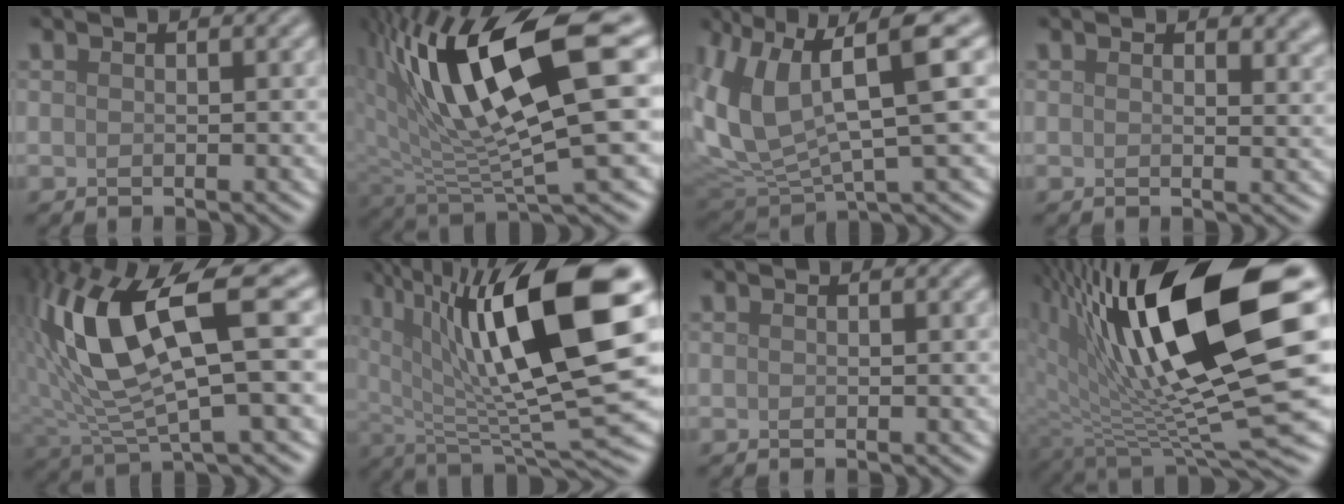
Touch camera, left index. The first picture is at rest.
{"total": 13.3, "force": [4.0, 3.8, 12.0], "torque": [-0.228, 0.001, 0.079]}
{"total": 9.7, "force": [2.9, 3.5, 8.5], "torque": [-0.194, -0.002, 0.057]}
{"total": 2.2, "force": [1.5, 0.8, 1.3], "torque": [-0.017, -0.004, 0.024]}
{"total": 12.1, "force": [3.2, 3.9, 11.0], "torque": [-0.226, 0.011, 0.064]}
{"total": 14.6, "force": [5.2, 3.5, 13.2], "torque": [-0.210, 0.006, 0.089]}
{"total": 0.0}
{"total": 16.4, "force": [5.6, 5.0, 14.6], "torque": [-0.236, -0.016, 0.098]}